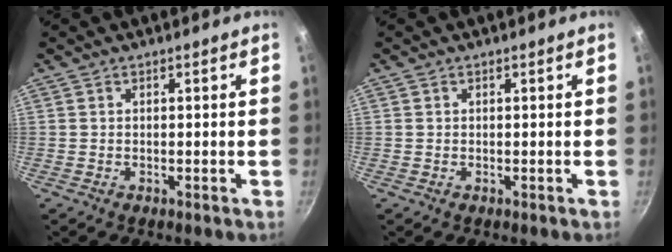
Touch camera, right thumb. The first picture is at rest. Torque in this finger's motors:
{"motor_torque": [-0.05, -0.22, -0.50, 0.10, 0.05]}